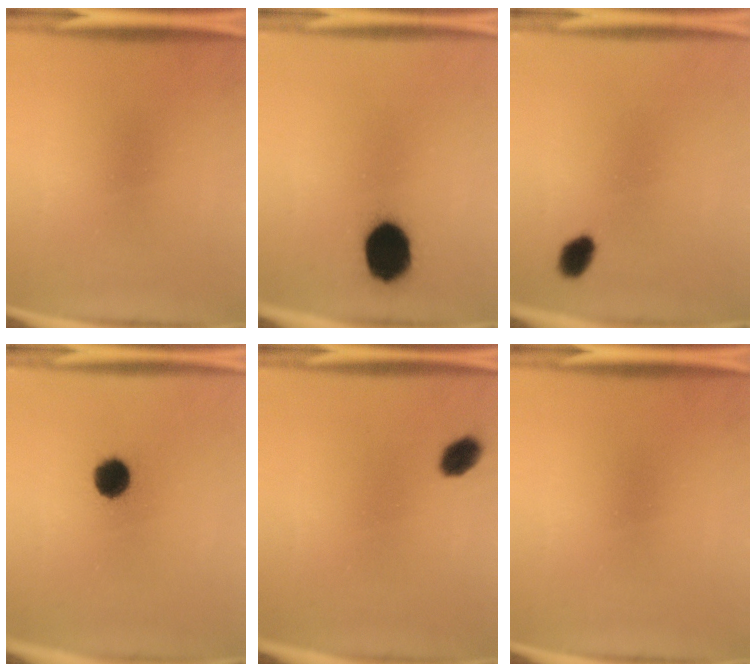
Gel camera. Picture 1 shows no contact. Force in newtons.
{"total": 12.7}
{"total": 3.2}
{"total": 7.2}
{"total": 3.8}
{"total": 0.0}